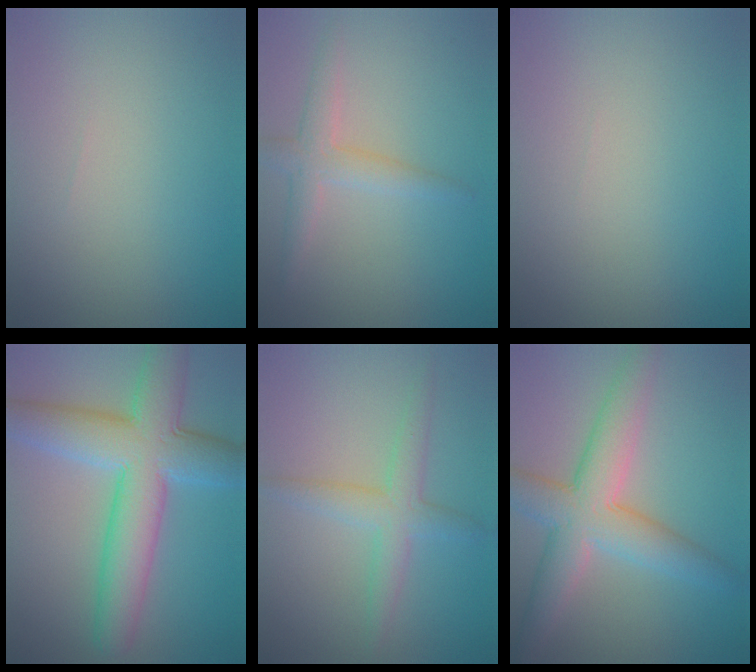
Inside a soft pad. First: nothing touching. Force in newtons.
{"total": 2.6, "press": 2.5, "slide": 0.1}
{"total": 0.0}
{"total": 9.0, "press": 9.0, "slide": 0.2}
{"total": 2.9, "press": 2.9, "slide": 0.2}
{"total": 6.5, "press": 6.5, "slide": 0.4}